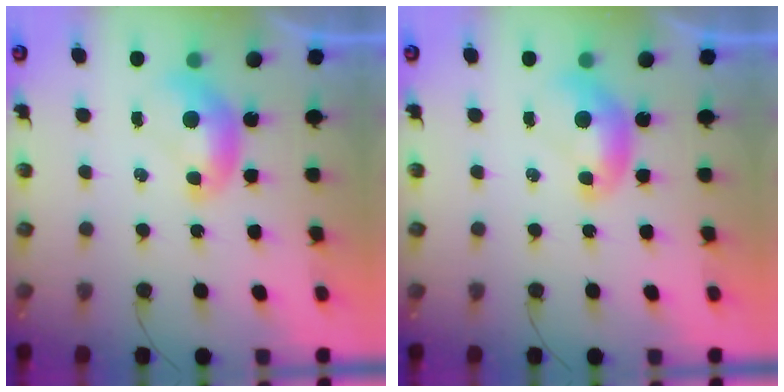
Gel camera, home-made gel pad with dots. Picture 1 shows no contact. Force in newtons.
{"total": 0.0}